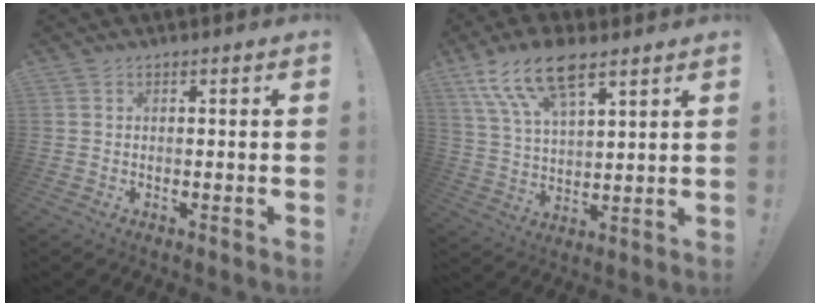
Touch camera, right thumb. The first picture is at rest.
{"total": 15.1, "force": [9.6, 6.3, 9.8], "torque": [-0.188, -0.036, 0.174]}